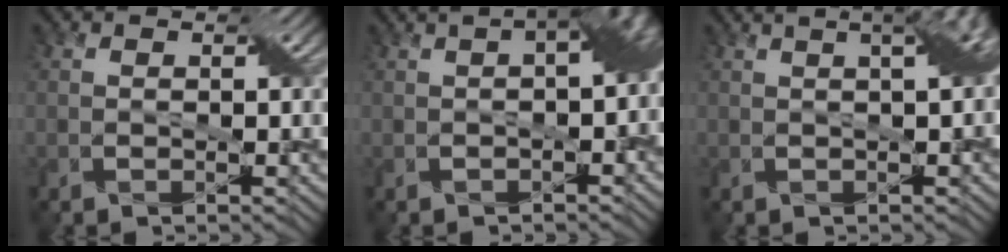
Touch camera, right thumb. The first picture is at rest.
{"total": 6.5, "force": [0.4, 2.5, 6.0], "torque": [-0.070, 0.011, 0.008]}
{"total": 5.5, "force": [1.8, 1.9, 4.8], "torque": [-0.042, 0.032, 0.005]}